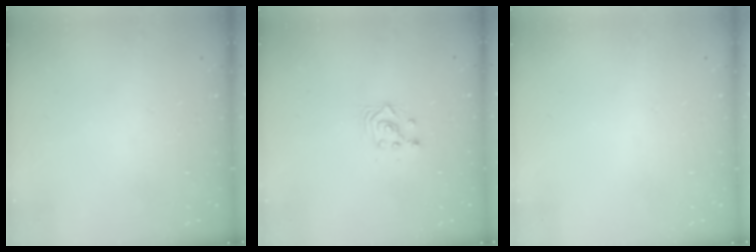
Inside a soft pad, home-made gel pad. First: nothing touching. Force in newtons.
{"total": 3.0, "press": 3.0, "slide": 0.1}
{"total": 0.0}